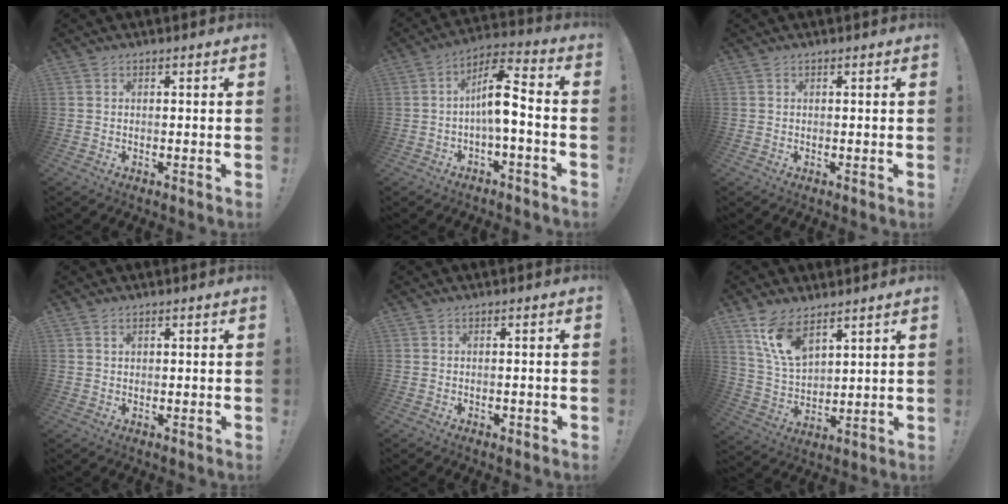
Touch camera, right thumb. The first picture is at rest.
{"total": 10.0, "force": [-0.8, 3.7, 9.2], "torque": [-0.159, 0.007, -0.016]}
{"total": 0.0}
{"total": 0.9, "force": [0.5, 0.6, 0.4], "torque": [-0.003, -0.001, 0.009]}
{"total": 0.8, "force": [-0.5, 0.5, 0.2], "torque": [-0.009, 0.007, -0.007]}
{"total": 11.8, "force": [8.0, 5.7, 6.6], "torque": [-0.134, -0.042, 0.154]}